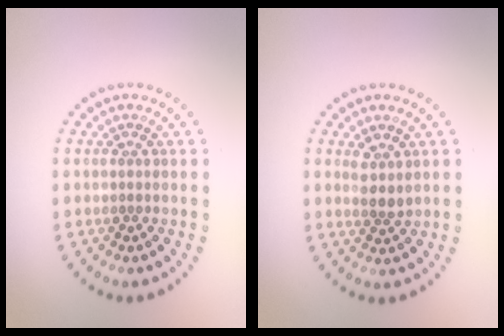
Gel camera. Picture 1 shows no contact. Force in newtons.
{"total": 1.9, "press": 1.6, "slide": 1.1}